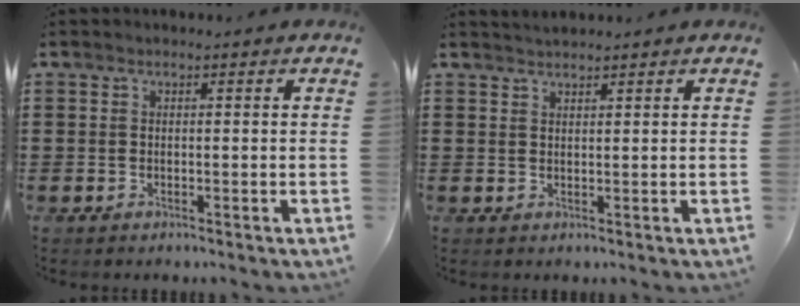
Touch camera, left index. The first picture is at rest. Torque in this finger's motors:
{"motor_torque": [0.49, 0.58, -0.02, 0.01]}